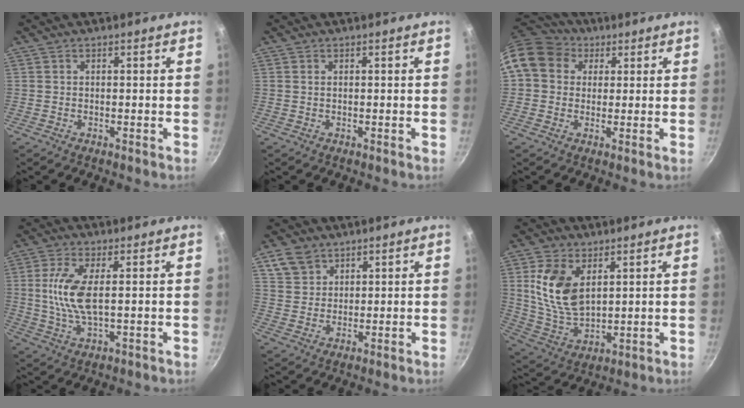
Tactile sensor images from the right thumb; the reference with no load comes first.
{"total": 0.5, "force": [0.2, 0.3, 0.4], "torque": [-0.007, 0.001, 0.004]}
{"total": 12.3, "force": [4.3, 10.1, 5.5], "torque": [-0.087, 0.020, 0.064]}
{"total": 8.7, "force": [1.1, 3.2, 8.0], "torque": [-0.173, -0.002, 0.021]}
{"total": 5.9, "force": [3.7, 4.1, 1.9], "torque": [-0.021, -0.003, 0.079]}
{"total": 12.7, "force": [3.9, 7.7, 9.4], "torque": [-0.172, -0.025, 0.086]}